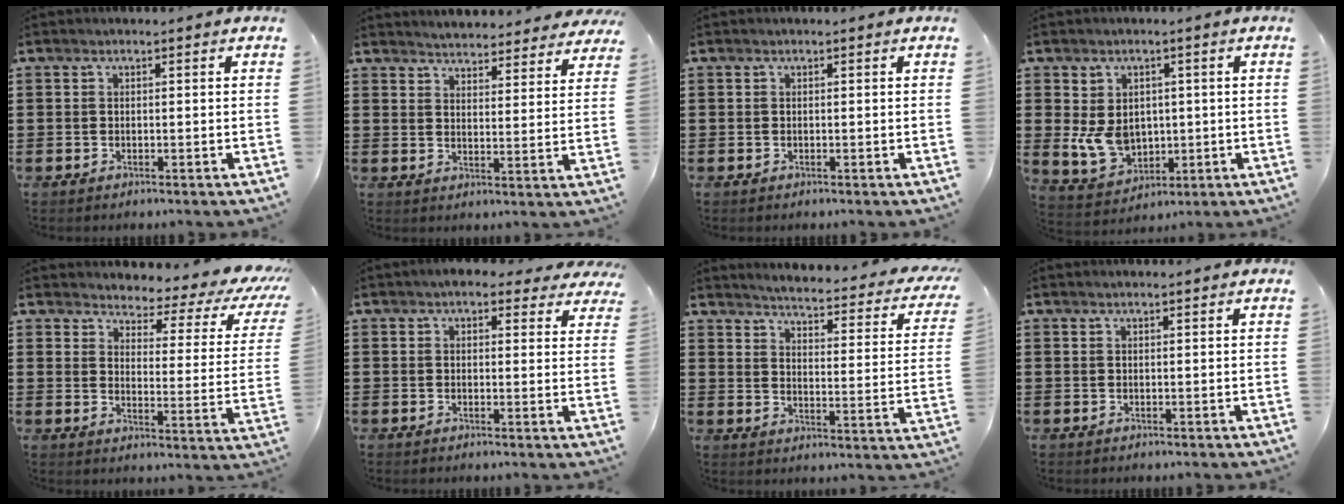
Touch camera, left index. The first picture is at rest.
{"total": 4.1, "force": [4.1, 0.0, 0.0], "torque": [-0.011, -0.026, 0.070]}
{"total": 0.0}
{"total": 7.3, "force": [-0.1, 6.0, 4.0], "torque": [-0.081, 0.005, 0.001]}
{"total": 3.6, "force": [3.2, 1.0, 1.4], "torque": [-0.035, -0.033, 0.044]}
{"total": 3.9, "force": [3.2, 1.6, 1.5], "torque": [-0.032, -0.002, 0.058]}
{"total": 3.2, "force": [2.9, -0.6, 1.3], "torque": [-0.045, -0.032, 0.038]}
{"total": 0.8, "force": [0.7, 0.0, 0.4], "torque": [-0.009, -0.001, 0.014]}